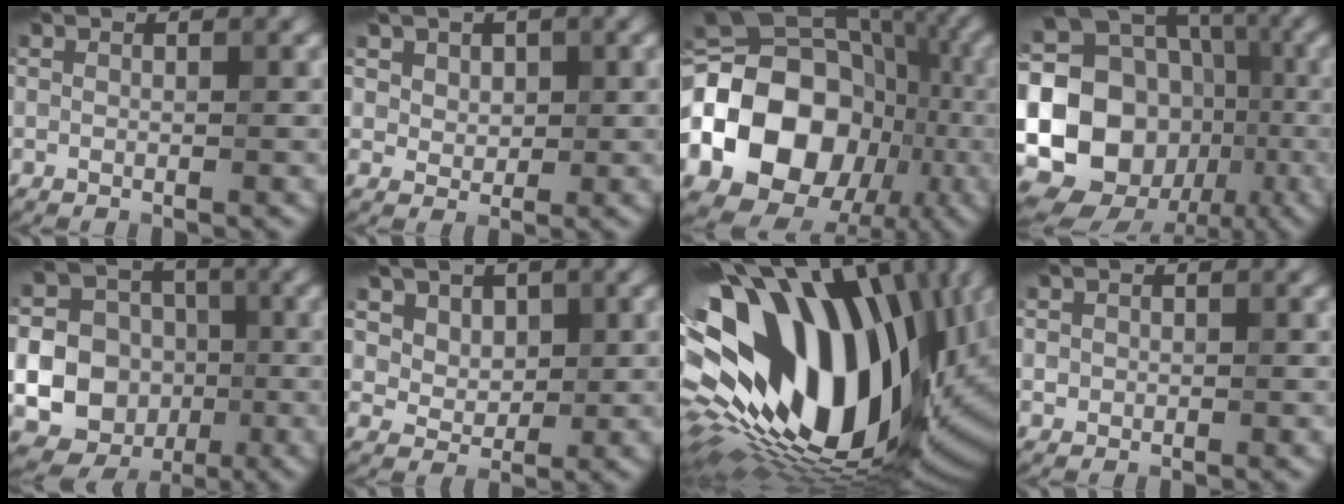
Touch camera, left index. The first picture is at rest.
{"total": 3.3, "force": [1.9, 2.4, 1.2], "torque": [-0.040, -0.007, 0.044]}
{"total": 17.0, "force": [-3.5, 13.1, 10.2], "torque": [-0.194, -0.004, -0.061]}
{"total": 21.0, "force": [-3.0, 18.2, 9.9], "torque": [-0.200, 0.005, -0.082]}
{"total": 21.4, "force": [-3.5, 20.5, 5.4], "torque": [-0.142, -0.018, -0.084]}
{"total": 4.8, "force": [2.8, 3.4, 1.9], "torque": [-0.050, -0.016, 0.065]}
{"total": 20.9, "force": [1.4, 13.6, 15.8], "torque": [-0.318, -0.034, 0.035]}
{"total": 0.6, "force": [0.1, 0.6, 0.1], "torque": [0.004, -0.002, -0.001]}